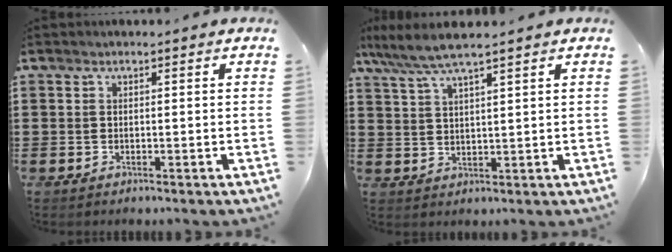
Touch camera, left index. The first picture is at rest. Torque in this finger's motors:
{"motor_torque": [0.24, -0.20, 0.55, 0.16]}